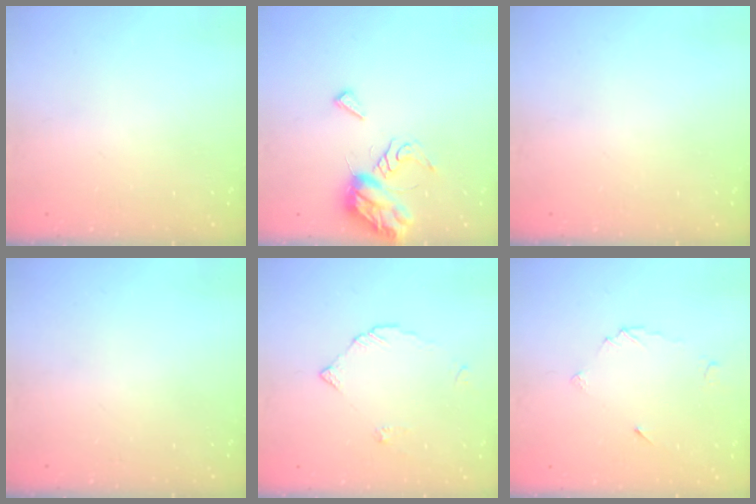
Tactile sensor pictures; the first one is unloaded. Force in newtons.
{"total": 9.5, "press": 9.5, "slide": 0.6}
{"total": 0.0}
{"total": 0.0}
{"total": 2.9, "press": 2.9, "slide": 0.1}
{"total": 4.6, "press": 4.6, "slide": 0.6}